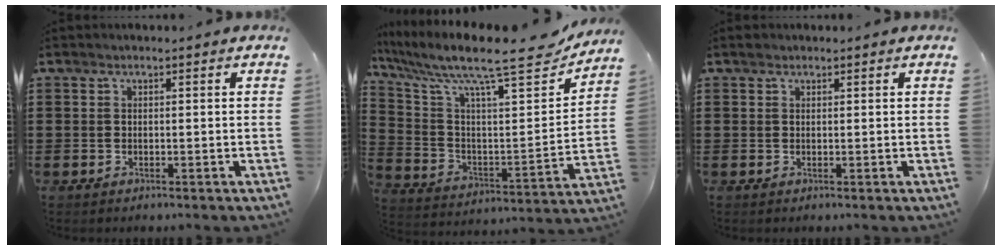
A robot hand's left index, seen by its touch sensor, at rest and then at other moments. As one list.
[{"total": 12.2, "force": [9.8, 1.8, 7.2], "torque": [-0.165, -0.068, 0.153]}, {"total": 0.6, "force": [0.4, 0.4, 0.1], "torque": [-0.002, 0.003, 0.009]}]